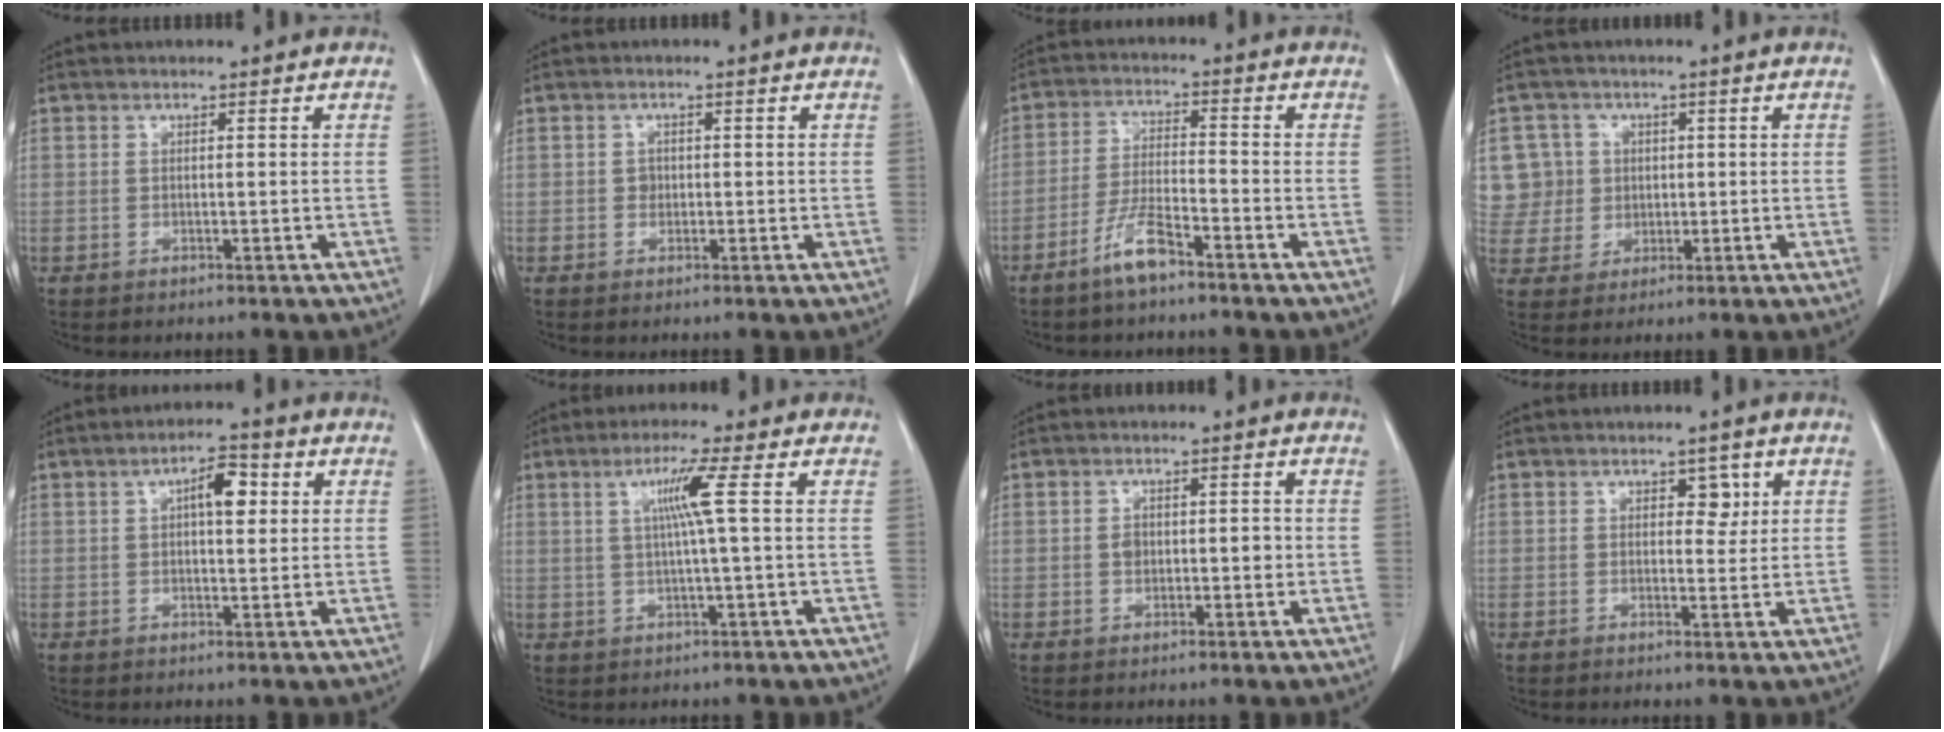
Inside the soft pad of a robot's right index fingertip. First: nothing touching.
{"total": 1.2, "force": [-0.1, 1.1, 0.5], "torque": [-0.006, 0.004, 0.000]}
{"total": 5.9, "force": [-4.2, 0.9, 4.0], "torque": [-0.084, -0.004, -0.082]}
{"total": 8.3, "force": [1.9, 8.1, 0.4], "torque": [-0.011, 0.028, 0.048]}
{"total": 5.2, "force": [1.4, 1.9, 4.6], "torque": [-0.074, 0.012, 0.020]}
{"total": 5.1, "force": [1.1, -1.1, 4.8], "torque": [-0.092, 0.004, 0.022]}
{"total": 3.0, "force": [-0.2, 1.9, 2.3], "torque": [-0.034, 0.009, 0.000]}
{"total": 2.6, "force": [1.0, 1.6, 1.8], "torque": [-0.016, 0.004, 0.012]}